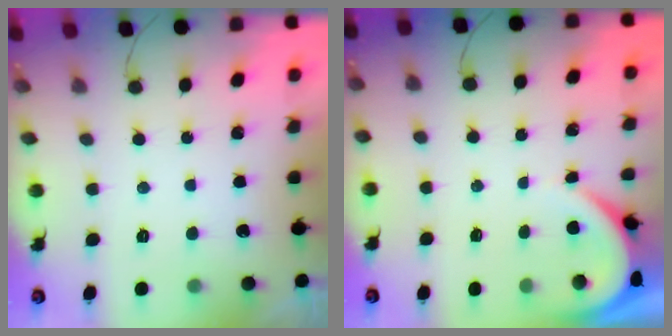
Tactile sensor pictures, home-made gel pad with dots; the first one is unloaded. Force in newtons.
{"total": 3.7, "press": 3.6, "slide": 0.2}